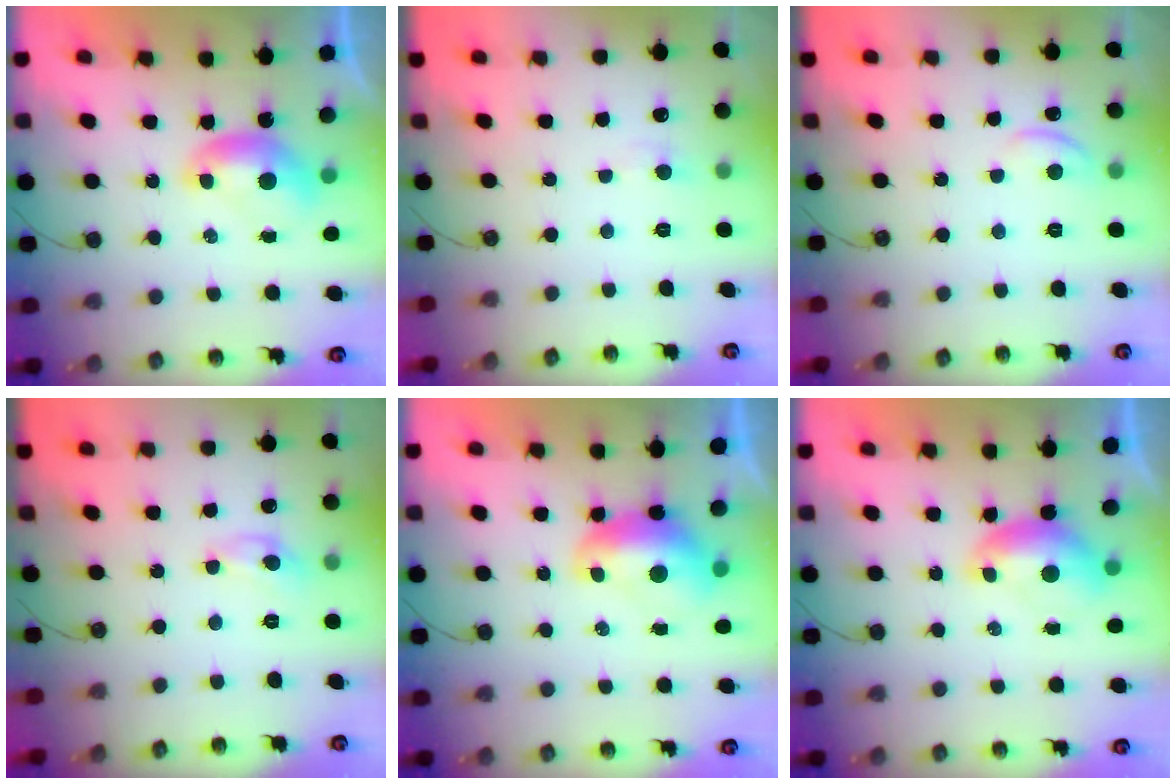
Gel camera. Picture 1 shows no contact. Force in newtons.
{"total": 0.0}
{"total": 1.3, "press": 1.1, "slide": 0.5}
{"total": 2.4, "press": 2.4, "slide": 0.3}
{"total": 1.9, "press": 1.8, "slide": 0.6}
{"total": 0.9, "press": 0.8, "slide": 0.3}